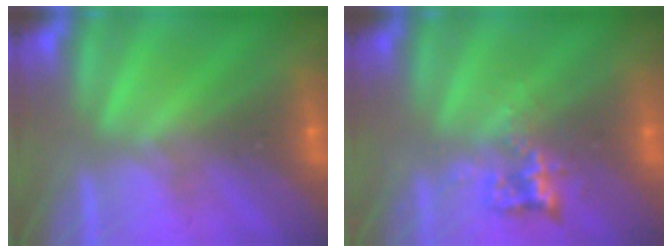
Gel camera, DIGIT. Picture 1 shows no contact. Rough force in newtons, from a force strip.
{"total": 2.4}